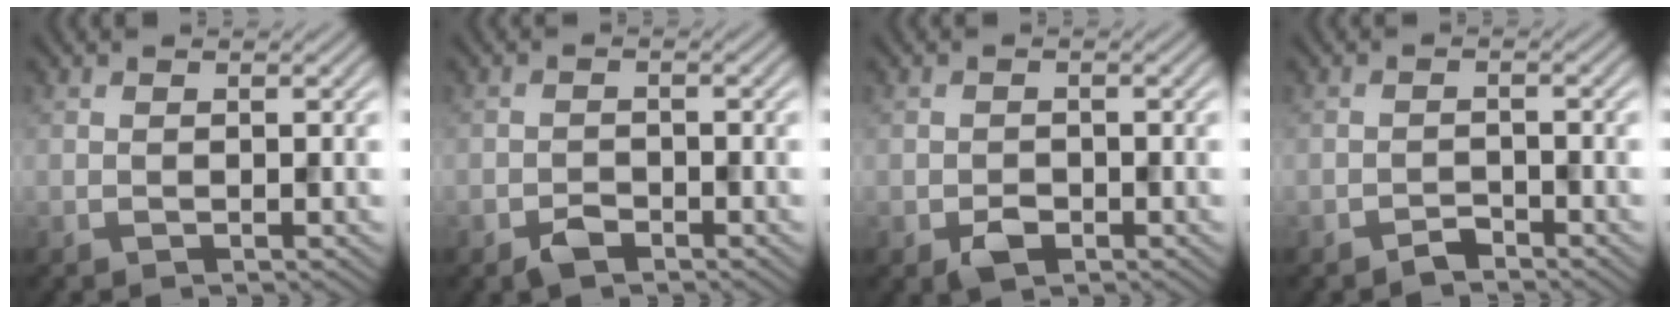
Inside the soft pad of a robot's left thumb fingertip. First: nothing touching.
{"total": 2.1, "force": [-1.5, 1.1, 0.9], "torque": [-0.015, -0.001, -0.032]}
{"total": 2.1, "force": [-1.2, 1.4, 1.1], "torque": [-0.020, -0.004, -0.023]}
{"total": 1.6, "force": [-1.4, 0.5, 0.5], "torque": [-0.005, 0.002, -0.031]}